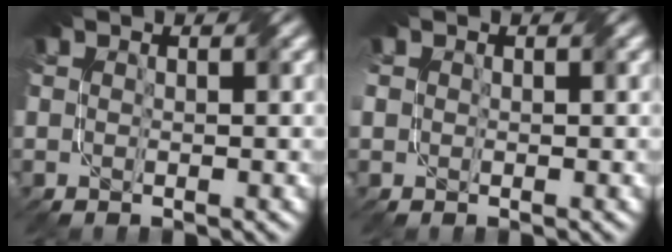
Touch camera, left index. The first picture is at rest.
{"total": 0.9, "force": [0.2, 0.9, 0.3], "torque": [-0.006, 0.002, 0.004]}